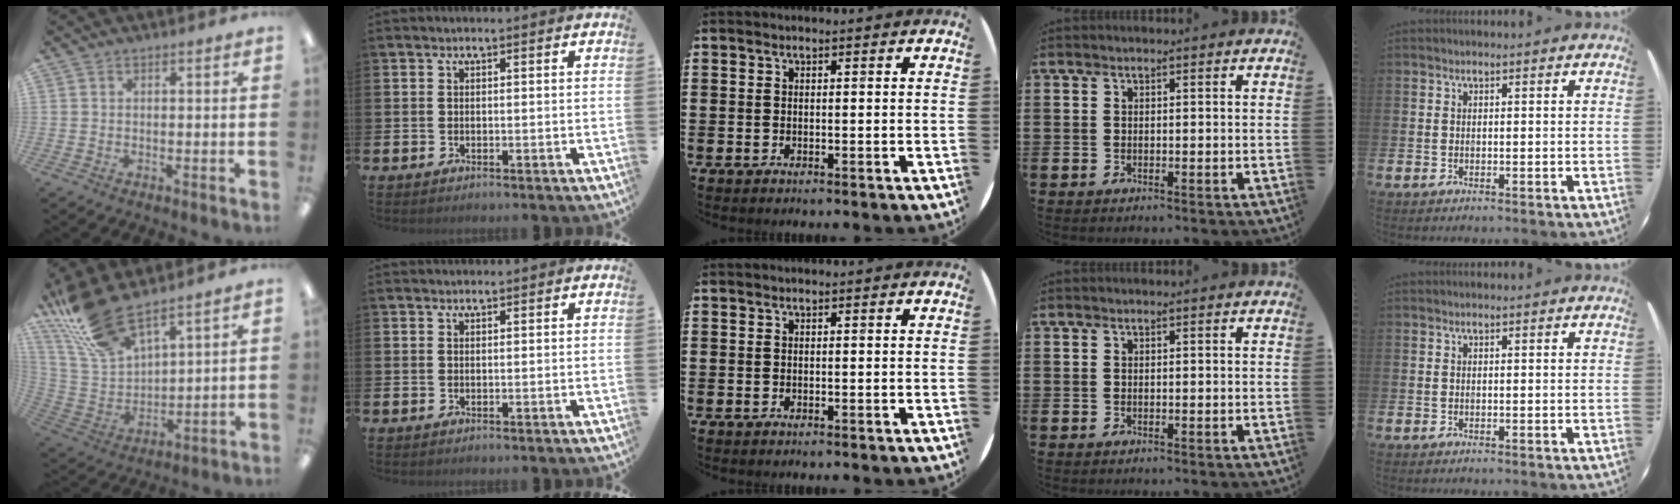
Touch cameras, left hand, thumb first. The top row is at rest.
{"thumb": {"total": 16.8, "force": [13.3, 5.6, 8.7], "torque": [-0.208, -0.064, 0.242]}, "index": {"total": 0.6, "force": [0.6, 0.0, 0.0], "torque": [0.008, -0.002, 0.009]}}